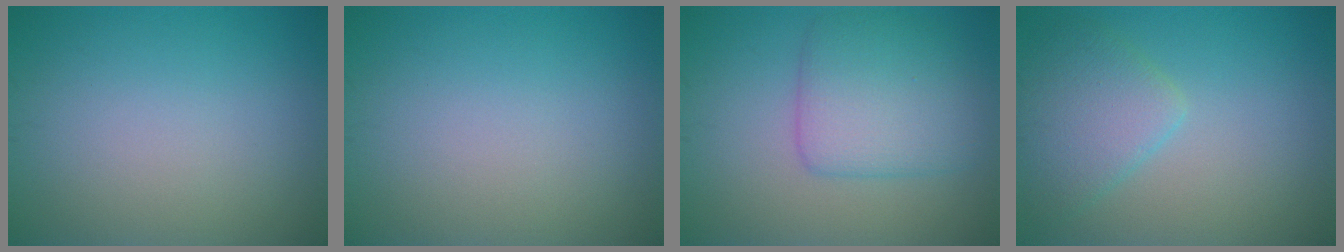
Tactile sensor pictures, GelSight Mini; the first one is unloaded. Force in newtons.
{"total": 0.0}
{"total": 5.2, "press": 5.2, "slide": 0.1}
{"total": 3.8, "press": 3.8, "slide": 0.3}